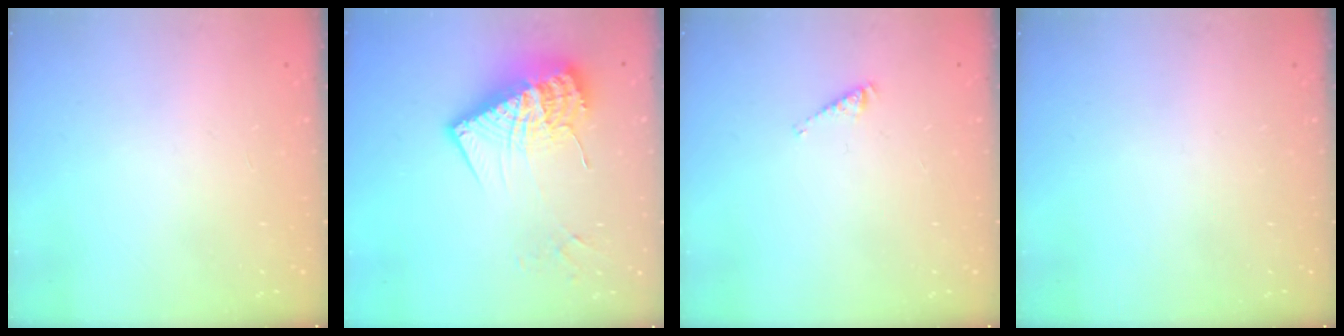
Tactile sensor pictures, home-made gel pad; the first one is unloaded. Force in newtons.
{"total": 17.6, "press": 17.5, "slide": 1.5}
{"total": 2.9, "press": 2.9, "slide": 0.4}
{"total": 0.0}